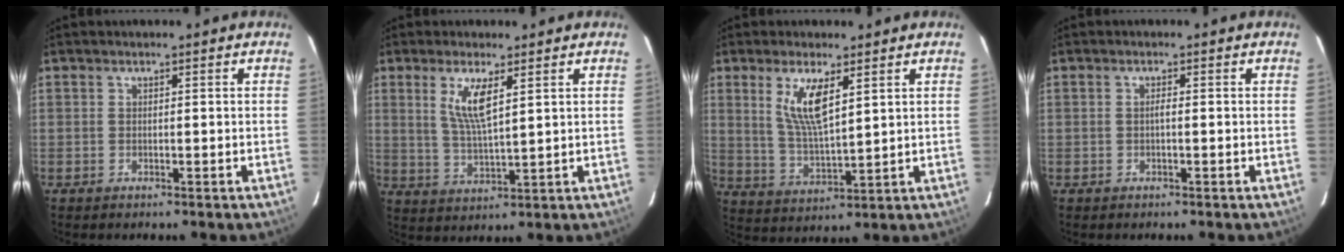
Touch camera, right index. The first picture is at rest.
{"total": 6.7, "force": [2.8, 1.3, 5.9], "torque": [-0.116, -0.009, 0.059]}
{"total": 8.6, "force": [3.8, 2.4, 7.4], "torque": [-0.141, -0.008, 0.081]}
{"total": 0.8, "force": [-0.2, 0.1, 0.8], "torque": [-0.013, 0.004, -0.005]}